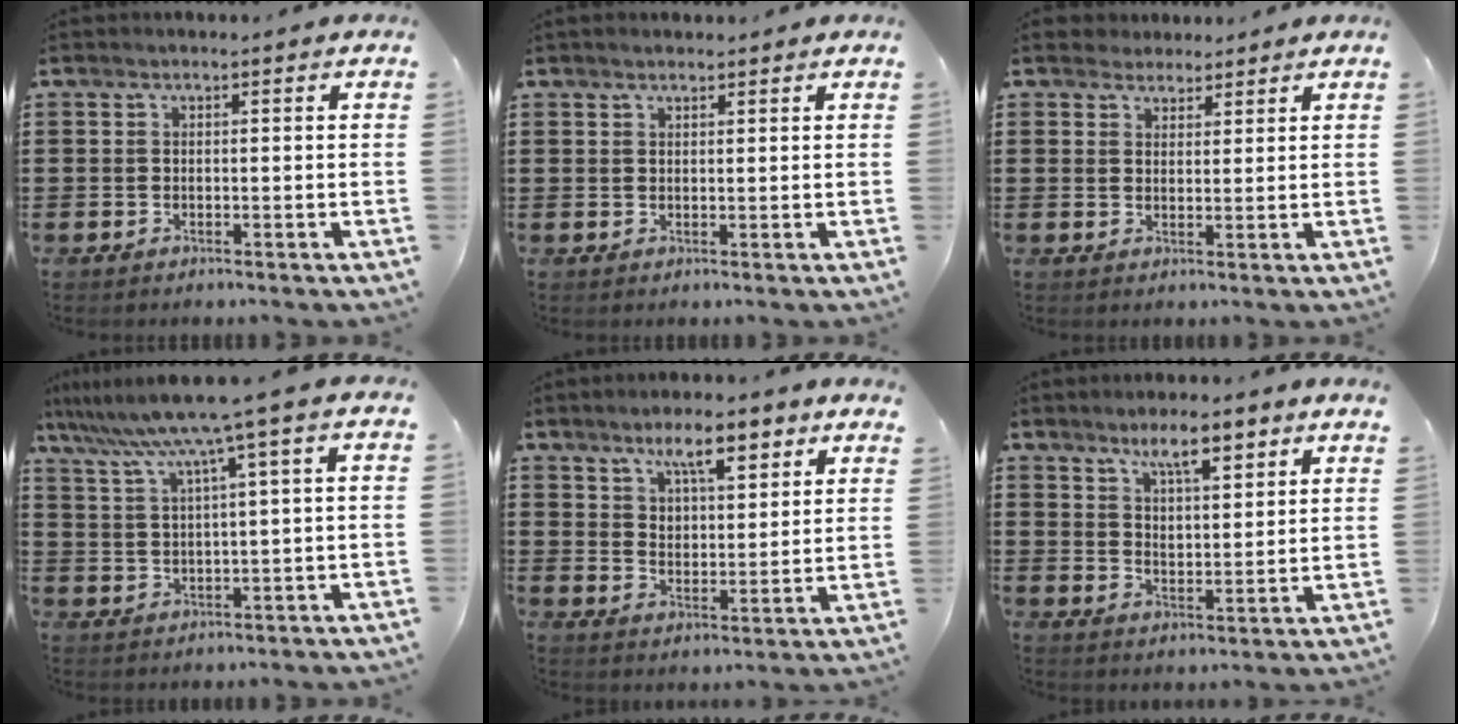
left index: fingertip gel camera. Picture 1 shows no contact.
{"total": 1.1, "force": [1.0, 0.2, 0.2], "torque": [-0.005, 0.001, 0.020]}
{"total": 3.1, "force": [2.6, 1.6, 0.0], "torque": [-0.009, 0.007, 0.051]}
{"total": 7.5, "force": [4.9, -0.6, 5.6], "torque": [-0.135, -0.032, 0.076]}
{"total": 7.8, "force": [6.3, 2.3, 4.1], "torque": [-0.072, -0.020, 0.108]}
{"total": 6.8, "force": [5.6, 1.4, 3.5], "torque": [-0.067, -0.017, 0.097]}